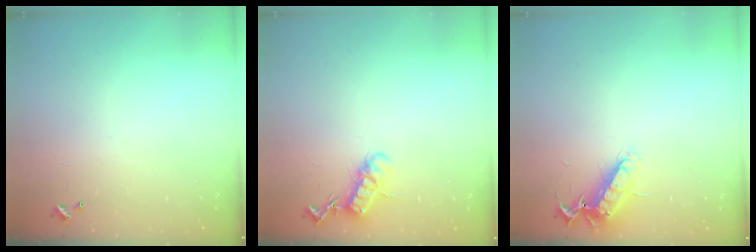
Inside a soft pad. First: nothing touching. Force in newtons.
{"total": 12.5, "press": 12.5, "slide": 0.6}
{"total": 12.9, "press": 12.8, "slide": 1.4}